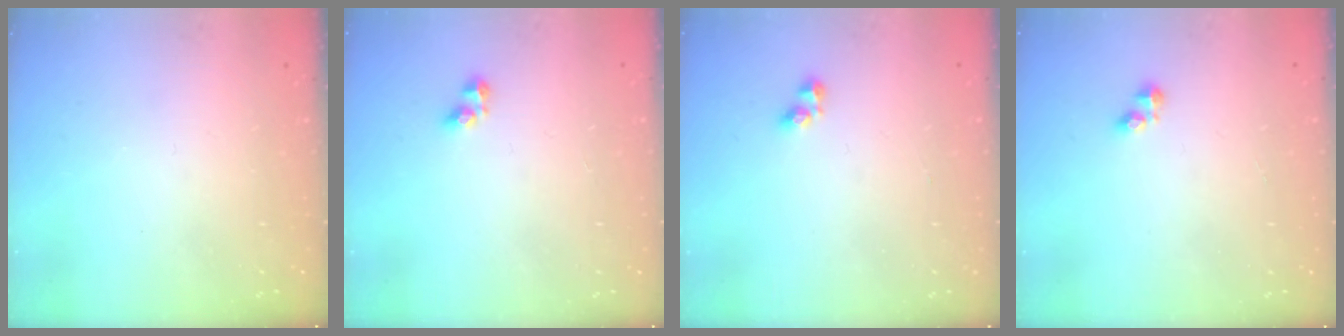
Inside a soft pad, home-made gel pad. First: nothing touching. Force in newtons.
{"total": 3.0, "press": 3.0, "slide": 0.4}
{"total": 3.0, "press": 2.9, "slide": 0.9}
{"total": 2.4, "press": 2.4, "slide": 0.4}